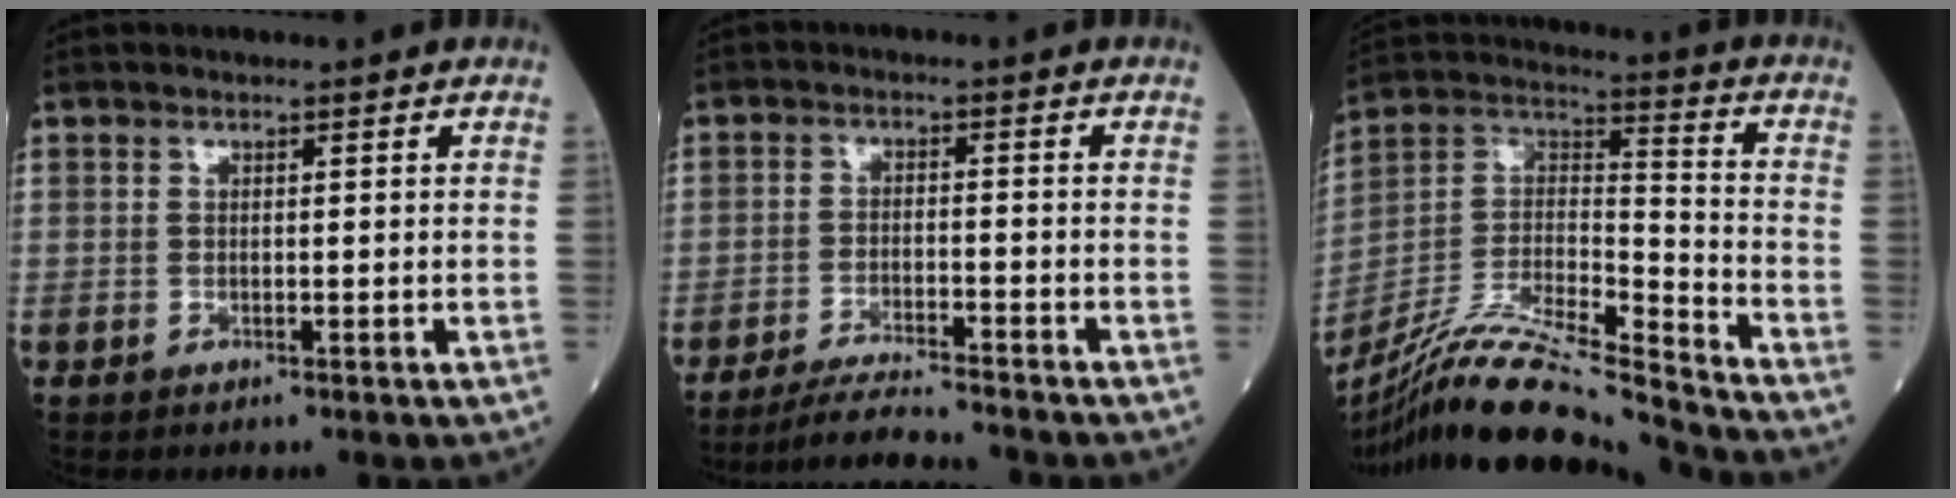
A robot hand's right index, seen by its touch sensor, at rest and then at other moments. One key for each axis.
{"total": 8.8, "fx": -8.2, "fy": -0.1, "fz": 3.4, "tx": -0.054, "ty": -0.018, "tz": -0.140}
{"total": 20.5, "fx": -18.8, "fy": -0.2, "fz": 8.3, "tx": -0.180, "ty": 0.006, "tz": -0.341}